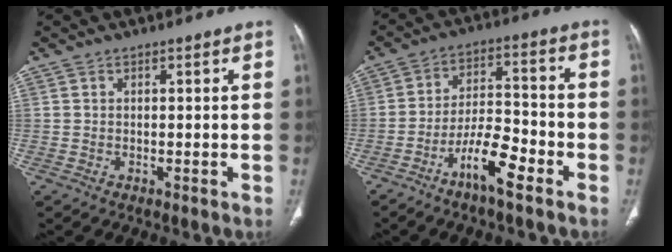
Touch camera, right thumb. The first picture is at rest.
{"total": 9.5, "force": [-5.8, 2.5, 7.2], "torque": [-0.129, 0.041, -0.104]}